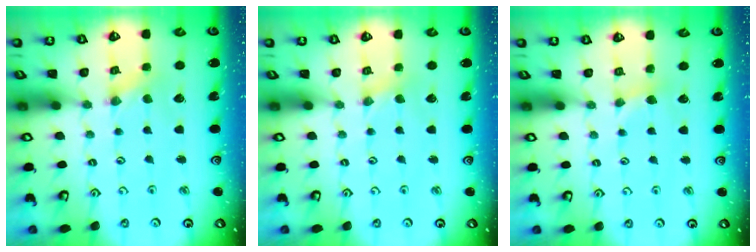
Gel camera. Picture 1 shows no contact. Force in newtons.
{"total": 1.0, "press": 1.0, "slide": 0.1}
{"total": 2.1, "press": 2.0, "slide": 0.4}